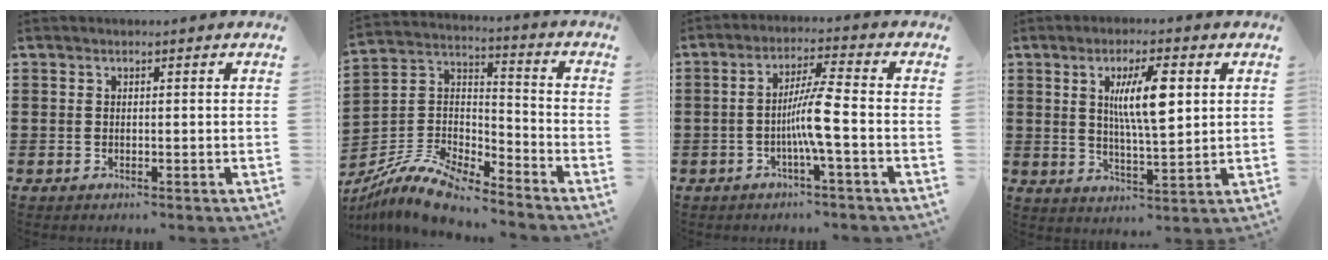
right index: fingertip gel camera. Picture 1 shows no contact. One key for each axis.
{"total": 10.6, "fx": -9.2, "fy": 2.3, "fz": 4.6, "tx": -0.107, "ty": 0.018, "tz": -0.185}
{"total": 6.6, "fx": -1.8, "fy": -0.2, "fz": 6.3, "tx": -0.118, "ty": -0.004, "tz": -0.040}
{"total": 8.9, "fx": 2.5, "fy": 2.3, "fz": 8.2, "tx": -0.147, "ty": 0.003, "tz": 0.036}